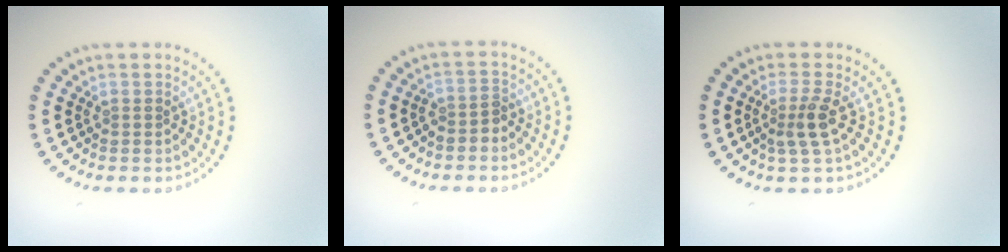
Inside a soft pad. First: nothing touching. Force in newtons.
{"total": 1.5, "press": 1.2, "slide": 0.8}
{"total": 2.4, "press": 1.9, "slide": 1.5}